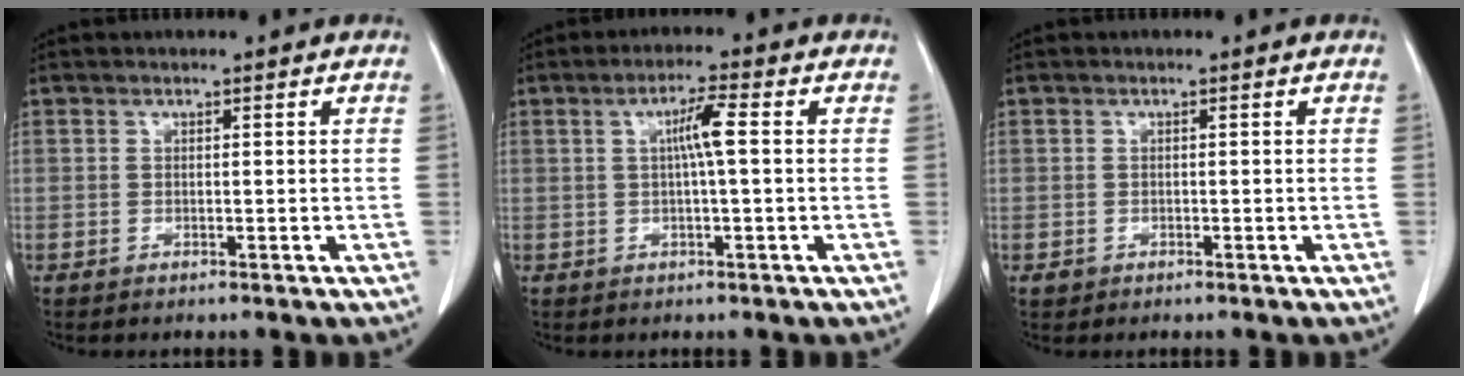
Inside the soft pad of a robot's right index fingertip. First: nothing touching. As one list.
[{"total": 4.1, "force": [0.6, 0.2, 4.1], "torque": [-0.073, 0.010, 0.009]}, {"total": 0.9, "force": [-0.4, 0.8, 0.1], "torque": [-0.004, 0.003, -0.004]}]